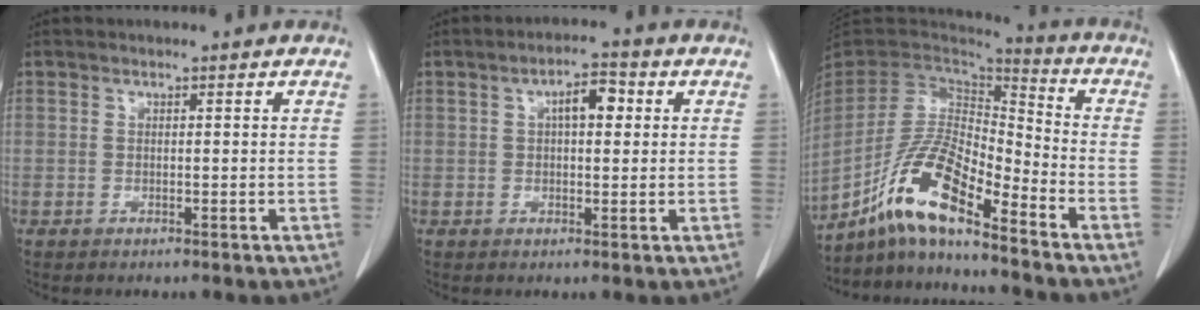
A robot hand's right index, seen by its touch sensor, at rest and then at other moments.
{"total": 4.6, "force": [1.1, 1.8, 4.1], "torque": [-0.066, 0.014, 0.016]}
{"total": 13.5, "force": [-8.8, 2.6, 9.8], "torque": [-0.198, 0.008, -0.164]}